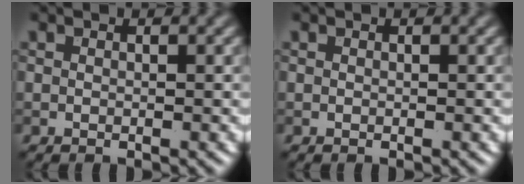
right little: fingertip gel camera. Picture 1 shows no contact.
{"total": 0.0}